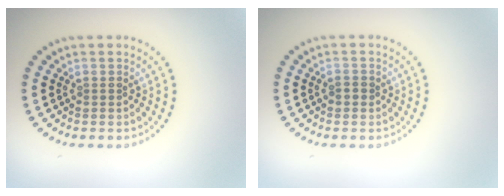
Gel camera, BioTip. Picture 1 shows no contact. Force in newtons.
{"total": 1.0, "press": 1.0, "slide": 0.1}